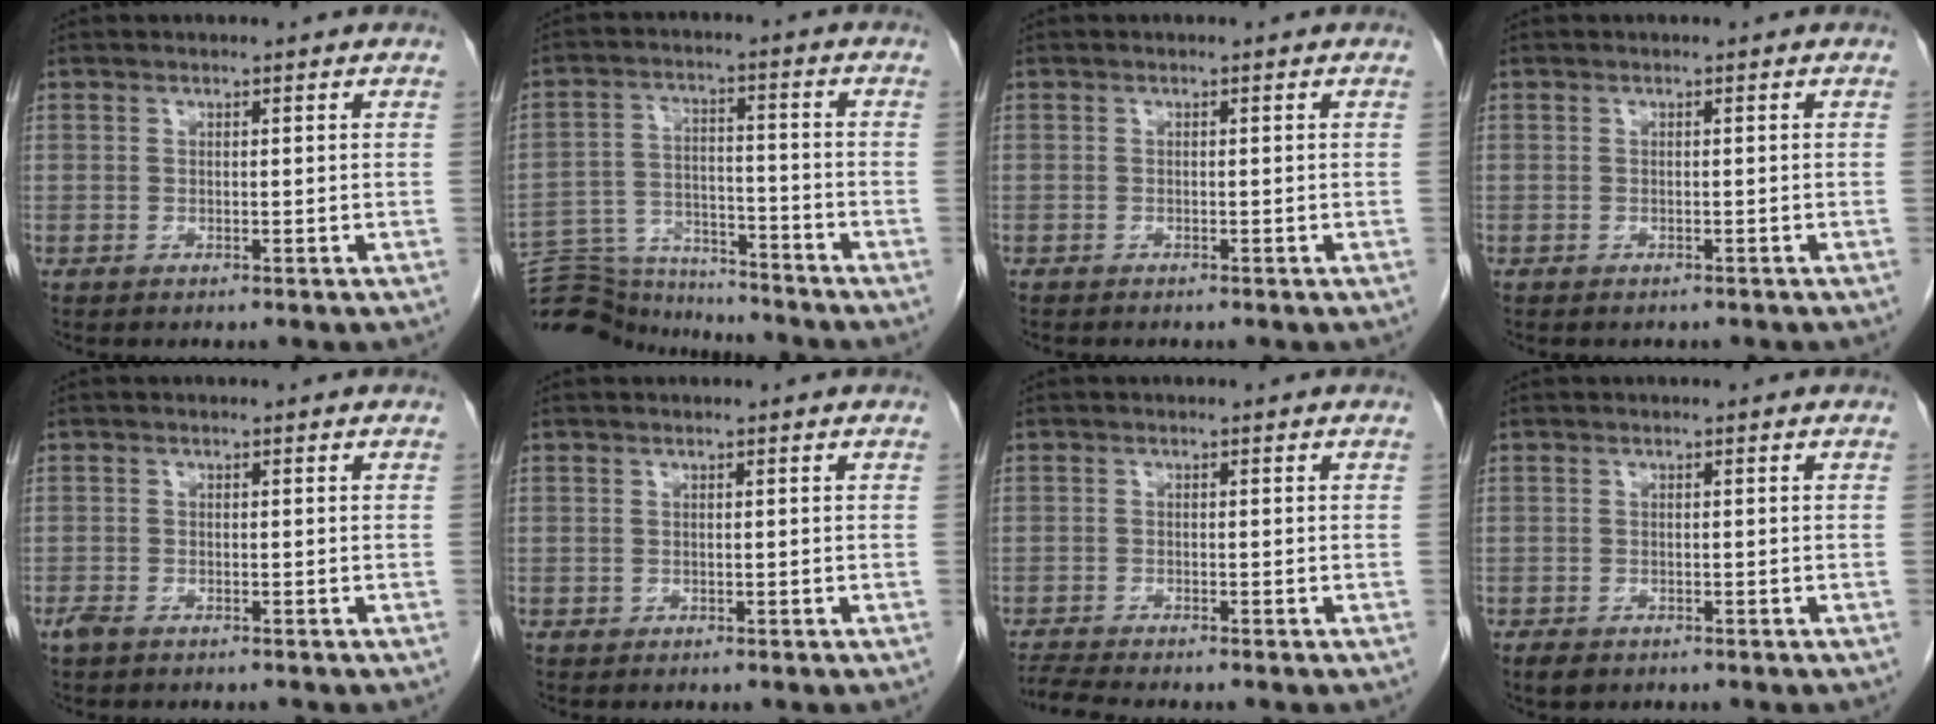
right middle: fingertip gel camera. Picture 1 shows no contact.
{"total": 14.0, "force": [-13.7, 1.9, 1.8], "torque": [-0.036, 0.023, -0.219]}
{"total": 0.9, "force": [-0.8, 0.3, 0.3], "torque": [-0.011, -0.001, -0.010]}
{"total": 1.9, "force": [-1.6, 0.8, 0.5], "torque": [-0.013, -0.002, -0.017]}
{"total": 2.4, "force": [-1.8, 0.9, 1.3], "torque": [-0.029, -0.004, -0.029]}
{"total": 0.0}
{"total": 3.9, "force": [-3.7, -0.5, 1.2], "torque": [-0.026, -0.014, -0.063]}
{"total": 2.0, "force": [-1.3, 1.1, 0.9], "torque": [-0.019, -0.001, -0.014]}